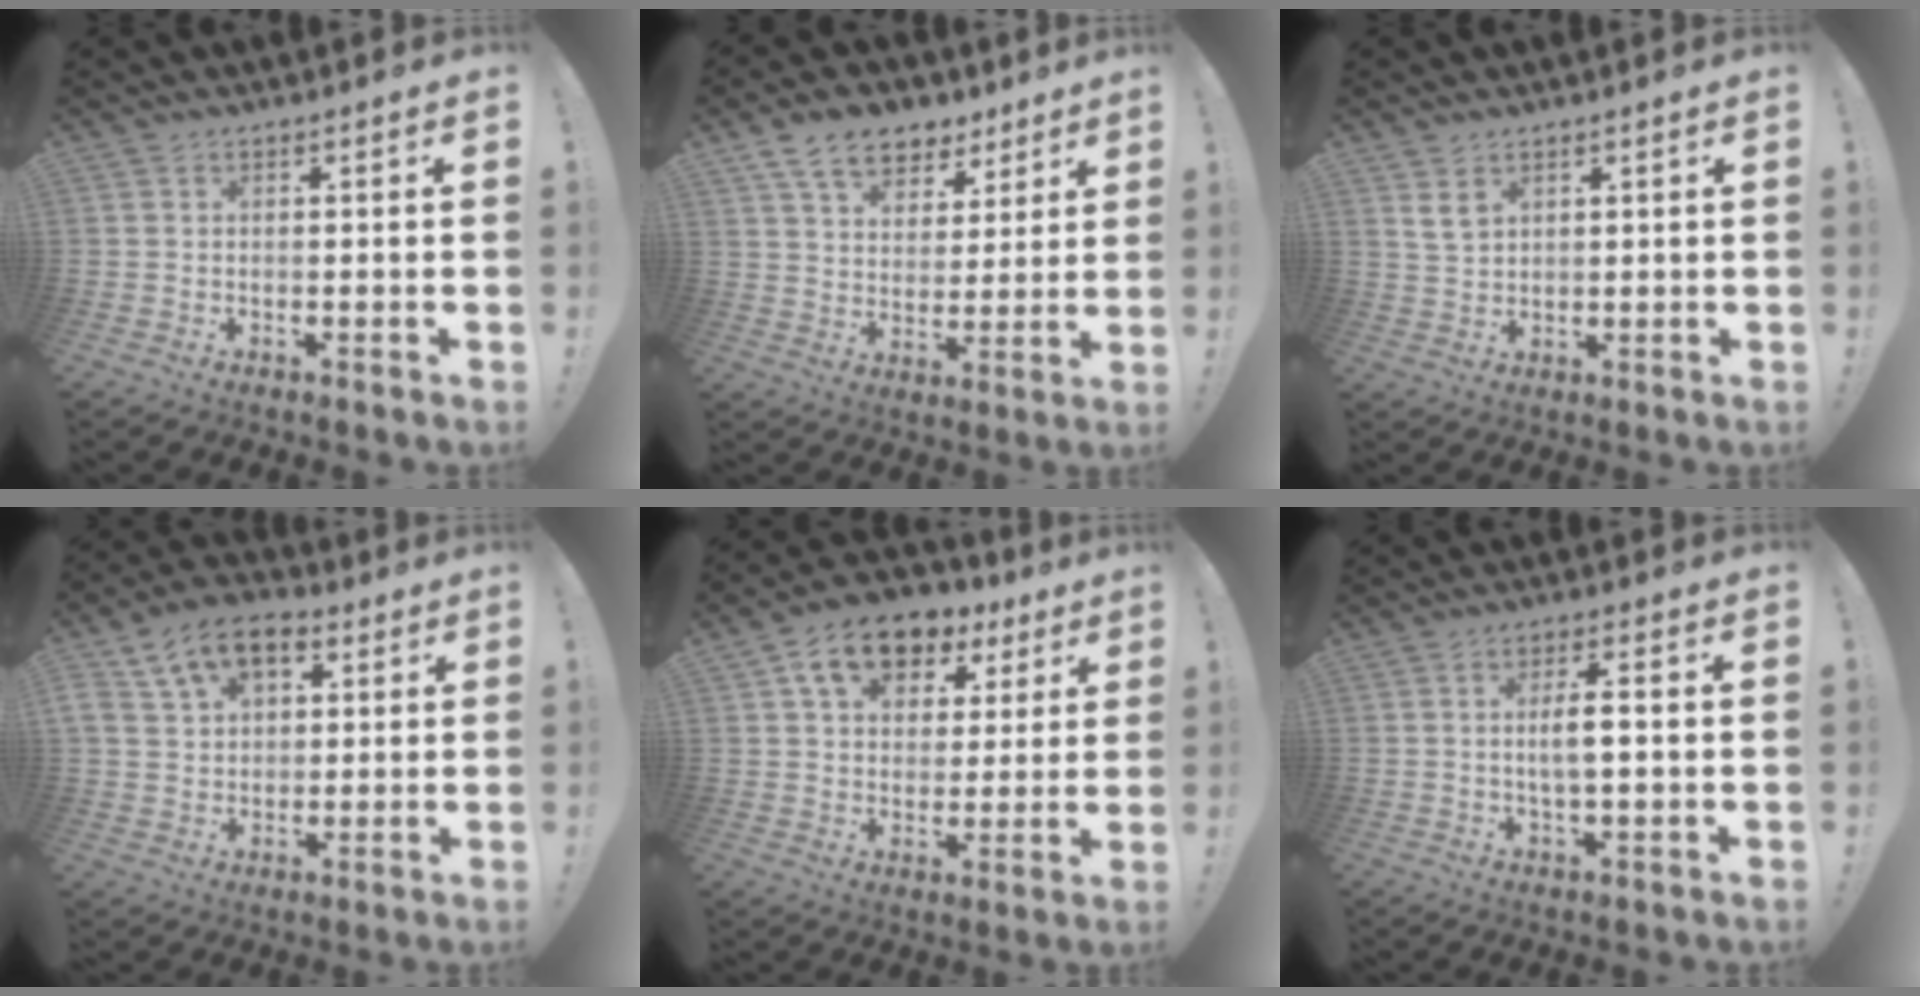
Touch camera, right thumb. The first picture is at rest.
{"total": 12.6, "force": [8.2, 8.0, 5.2], "torque": [-0.087, -0.043, 0.157]}
{"total": 4.6, "force": [2.8, 3.2, 1.8], "torque": [-0.021, -0.012, 0.052]}
{"total": 13.3, "force": [5.8, 9.1, 7.7], "torque": [-0.127, -0.013, 0.114]}
{"total": 13.0, "force": [6.9, 8.9, 6.5], "torque": [-0.102, -0.026, 0.130]}
{"total": 6.0, "force": [0.1, 1.8, 5.7], "torque": [-0.100, -0.002, -0.005]}